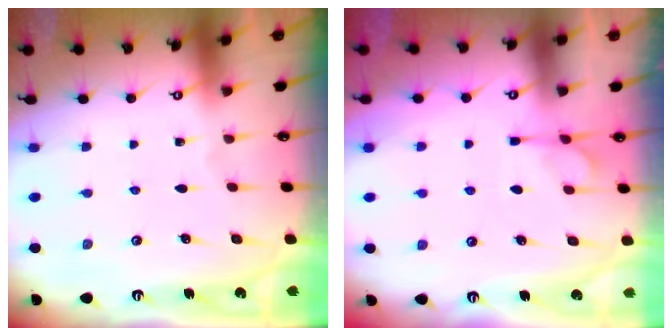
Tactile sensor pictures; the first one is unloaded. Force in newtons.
{"total": 7.3, "press": 7.1, "slide": 1.6}